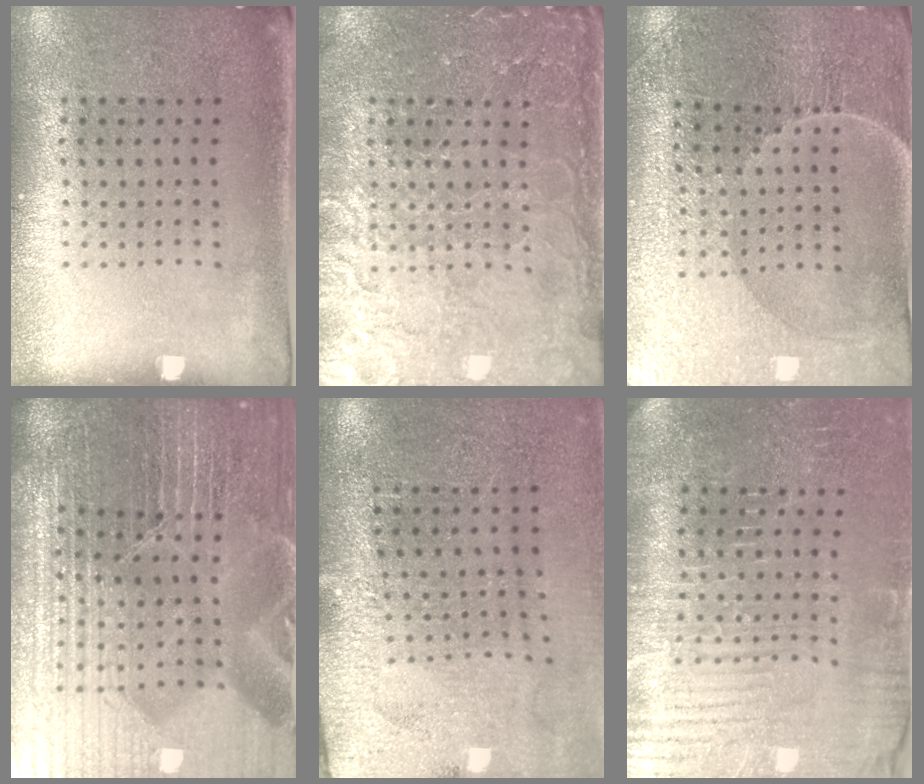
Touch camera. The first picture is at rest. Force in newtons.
{"total": 3.7, "press": 3.7, "slide": 0.5}
{"total": 3.5, "press": 3.5, "slide": 0.2}
{"total": 7.0, "press": 6.1, "slide": 3.4}
{"total": 3.1, "press": 3.0, "slide": 0.7}
{"total": 4.5, "press": 4.3, "slide": 1.2}